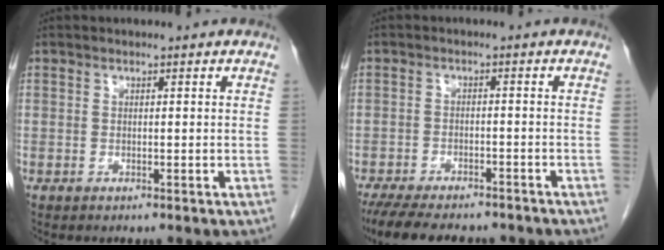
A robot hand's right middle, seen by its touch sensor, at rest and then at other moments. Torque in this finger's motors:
{"motor_torque": [0.44, -0.36, 0.08, 0.07]}